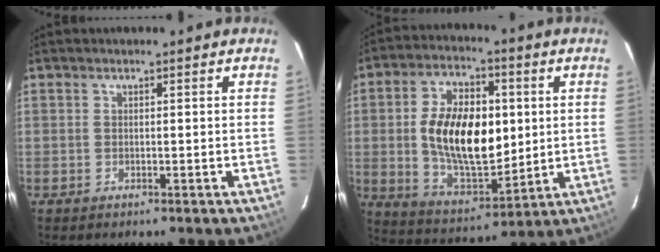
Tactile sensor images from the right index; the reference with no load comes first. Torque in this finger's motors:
{"motor_torque": [1.17, 0.54, 1.05, 0.21]}